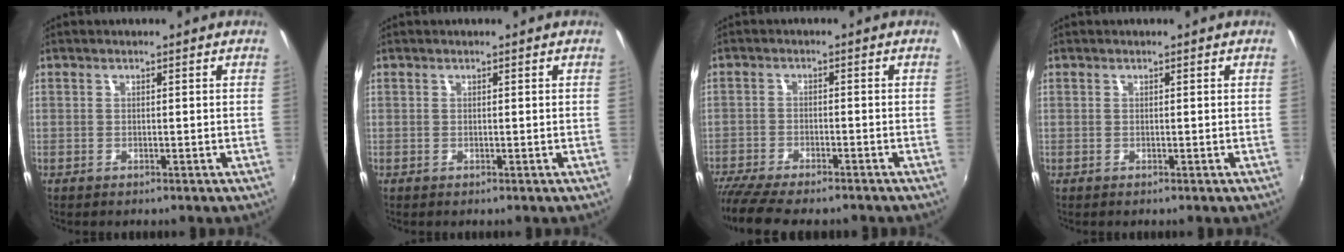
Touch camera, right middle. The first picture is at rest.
{"total": 0.0}
{"total": 10.9, "force": [-9.4, 2.1, 5.1], "torque": [-0.122, -0.044, -0.158]}
{"total": 0.0}